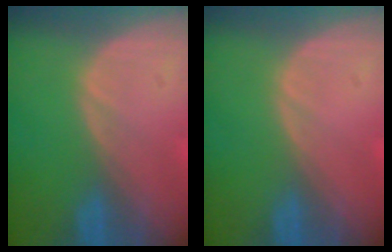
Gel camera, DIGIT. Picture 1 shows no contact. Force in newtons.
{"total": 0.0}